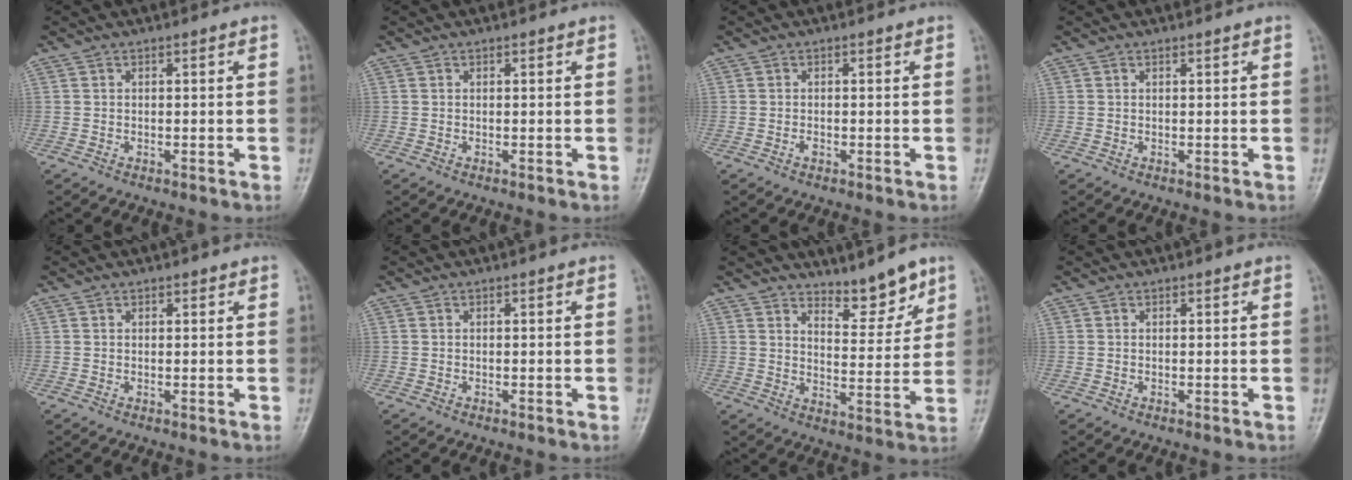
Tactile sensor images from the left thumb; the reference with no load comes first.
{"total": 0.0}
{"total": 0.7, "force": [-0.3, 0.5, 0.5], "torque": [-0.006, 0.000, -0.006]}
{"total": 0.0}
{"total": 0.7, "force": [0.5, 0.4, 0.2], "torque": [0.001, -0.004, 0.005]}
{"total": 0.0}
{"total": 7.4, "force": [6.1, 2.2, 3.5], "torque": [-0.028, -0.058, 0.102]}
{"total": 0.0}